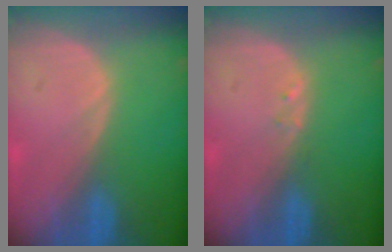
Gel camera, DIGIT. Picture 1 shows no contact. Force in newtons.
{"total": 0.6, "press": 0.6, "slide": 0.1}